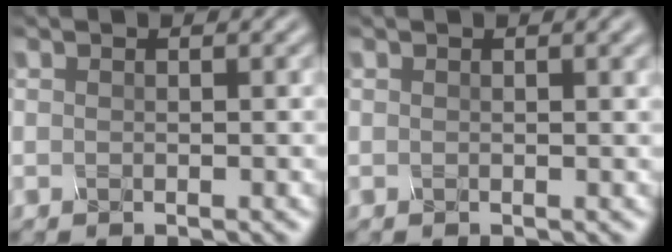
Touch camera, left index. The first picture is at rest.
{"total": 1.9, "force": [1.1, 0.7, 1.5], "torque": [-0.010, 0.008, 0.015]}